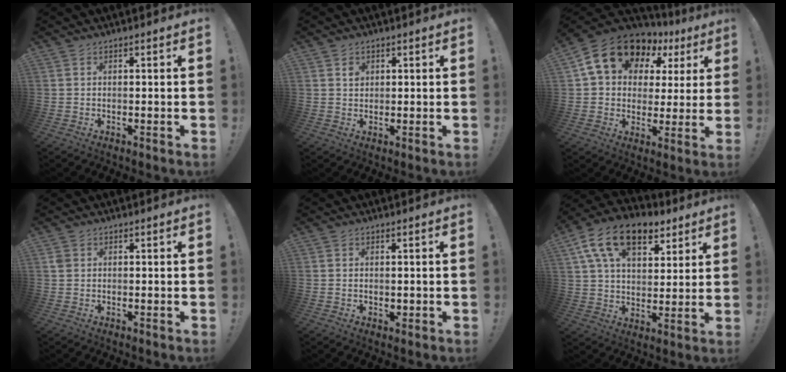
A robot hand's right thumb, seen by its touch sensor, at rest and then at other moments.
{"total": 1.8, "force": [0.9, 1.4, 0.5], "torque": [0.008, -0.006, 0.013]}
{"total": 16.8, "force": [9.6, 11.0, 8.3], "torque": [-0.131, -0.053, 0.182]}
{"total": 1.8, "force": [0.5, 1.4, 0.9], "torque": [-0.014, 0.003, 0.010]}
{"total": 0.9, "force": [0.1, 0.8, 0.4], "torque": [-0.001, 0.000, 0.002]}
{"total": 17.1, "force": [9.3, 9.8, 10.4], "torque": [-0.168, -0.044, 0.169]}